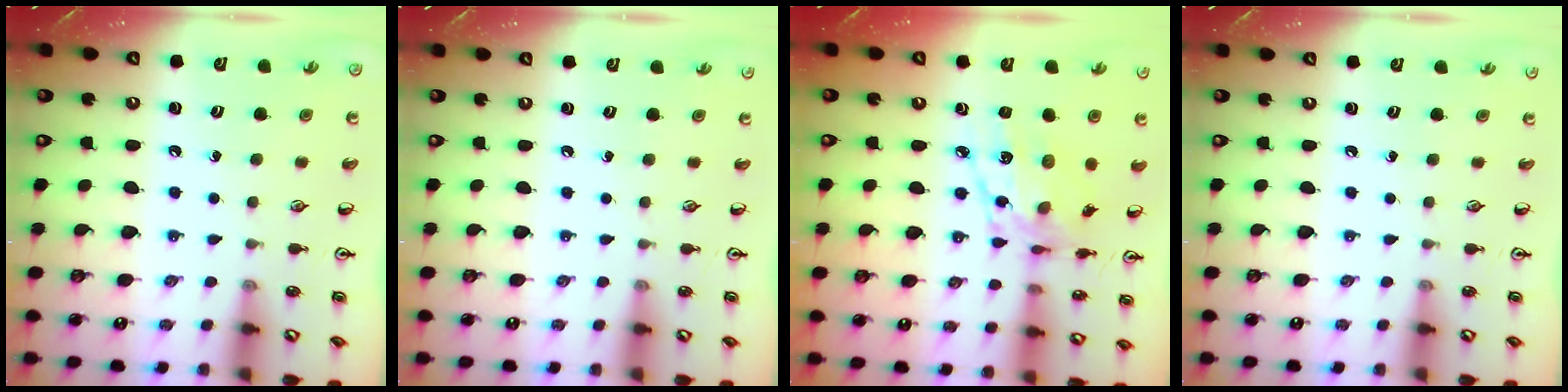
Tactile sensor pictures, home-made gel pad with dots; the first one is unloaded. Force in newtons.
{"total": 0.0}
{"total": 12.9, "press": 12.8, "slide": 0.8}
{"total": 0.0}